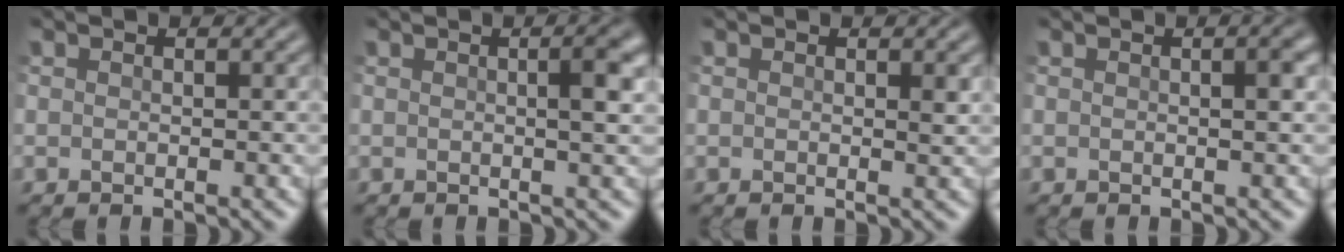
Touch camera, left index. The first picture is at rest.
{"total": 2.8, "force": [0.6, 0.7, 2.7], "torque": [-0.045, 0.006, 0.010]}
{"total": 1.0, "force": [0.3, 0.4, 0.9], "torque": [-0.015, -0.002, 0.007]}
{"total": 1.9, "force": [0.3, 0.6, 1.7], "torque": [-0.026, 0.005, 0.006]}